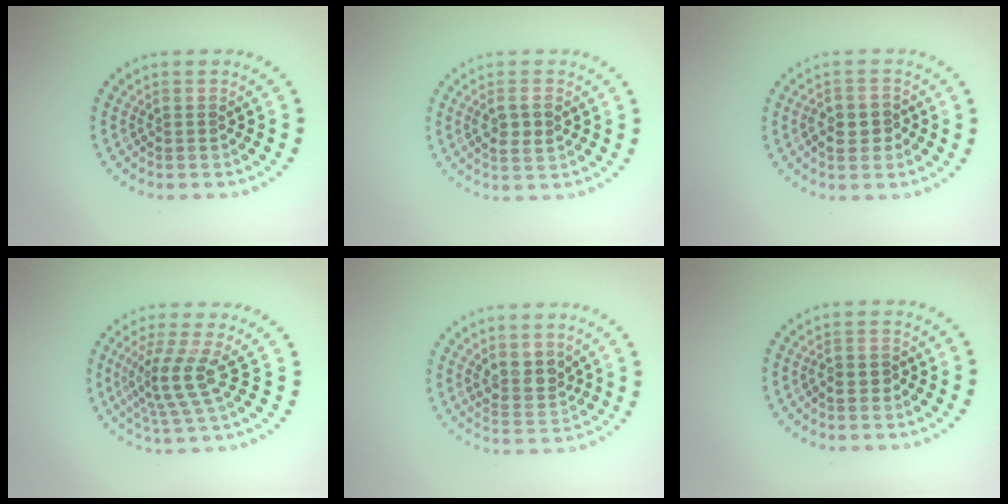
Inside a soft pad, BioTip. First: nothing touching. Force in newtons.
{"total": 2.1, "press": 2.1, "slide": 0.5}
{"total": 1.9, "press": 1.8, "slide": 0.6}
{"total": 3.4, "press": 2.6, "slide": 2.2}
{"total": 2.4, "press": 2.2, "slide": 1.1}
{"total": 1.1, "press": 1.0, "slide": 0.5}